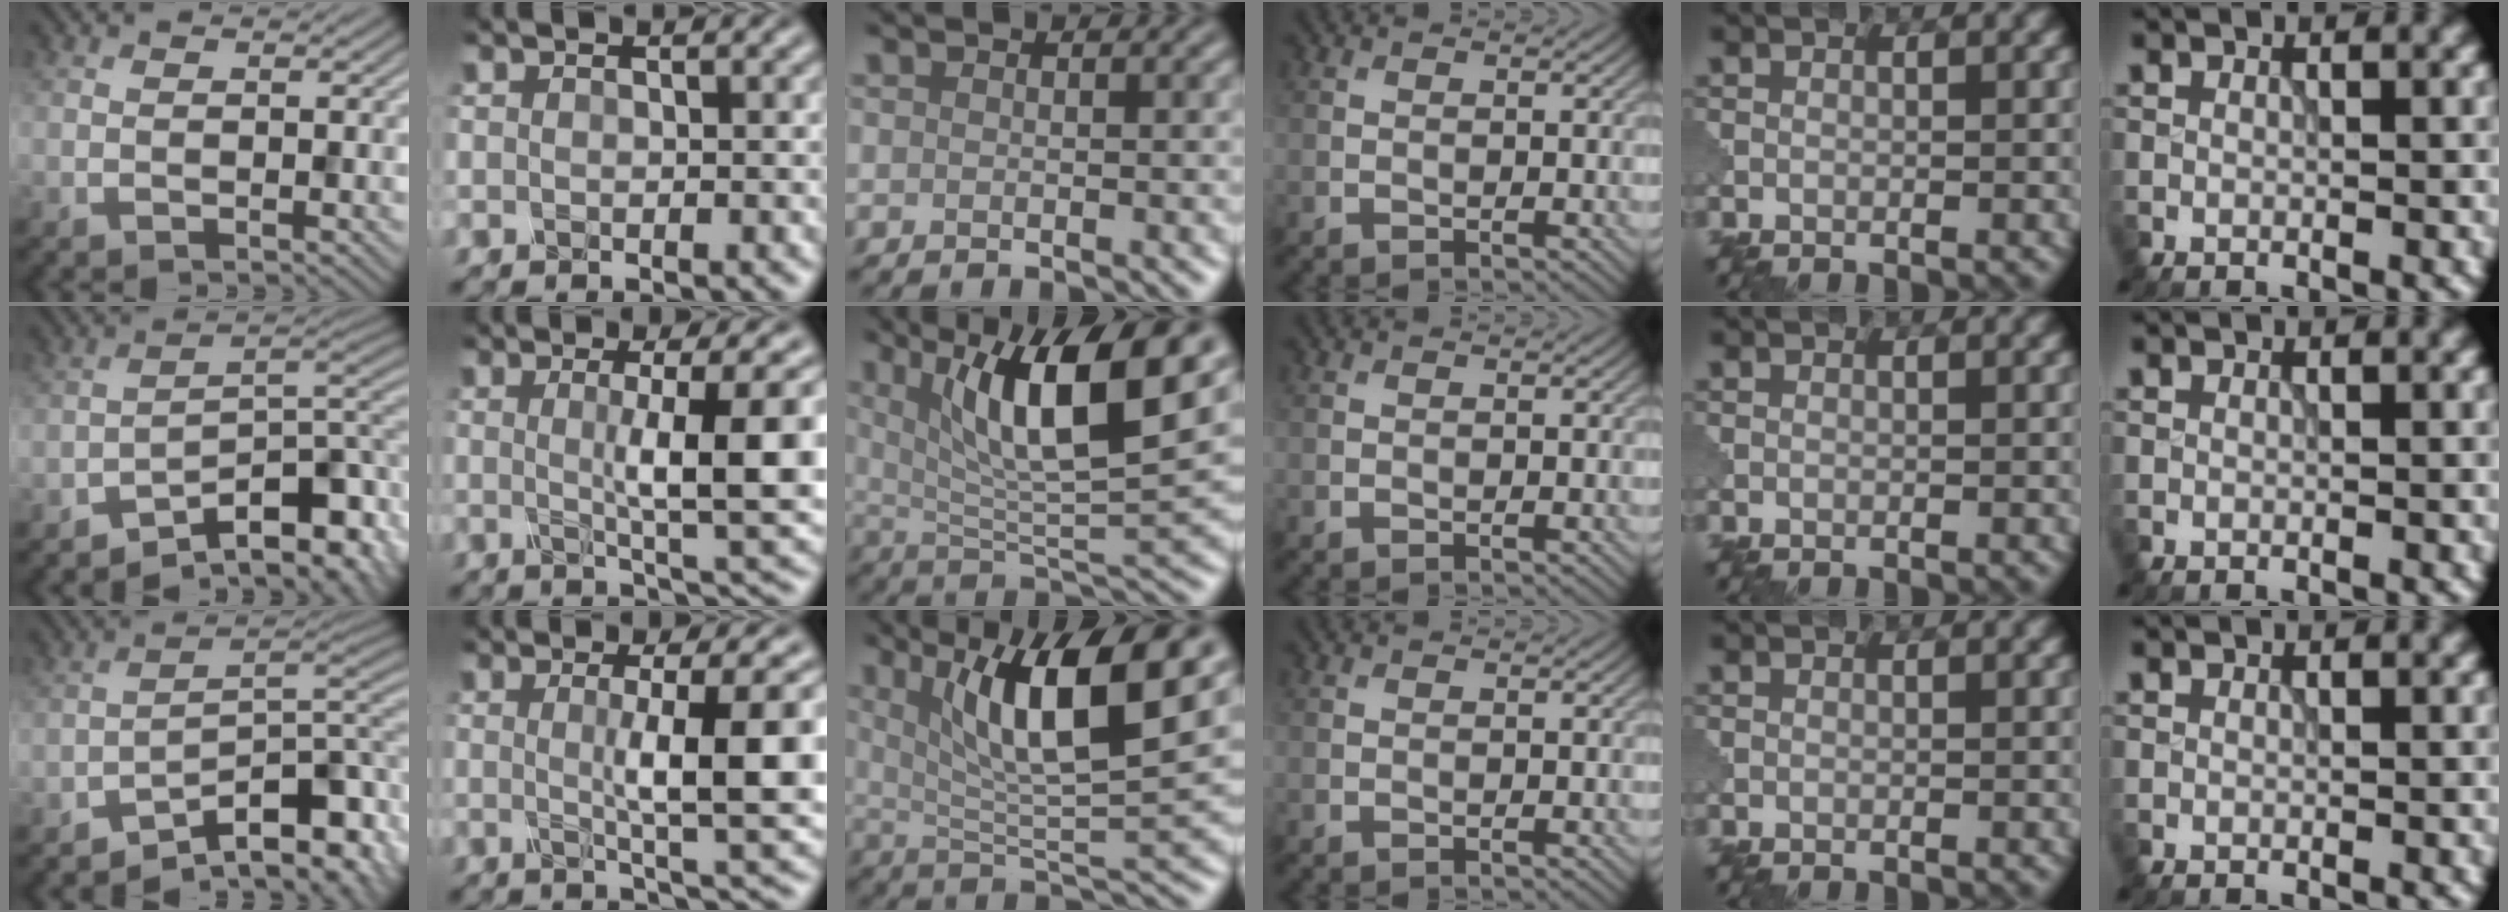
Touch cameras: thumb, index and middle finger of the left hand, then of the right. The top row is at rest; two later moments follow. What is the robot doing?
{"motion": "shake", "object": "salt shaker"}